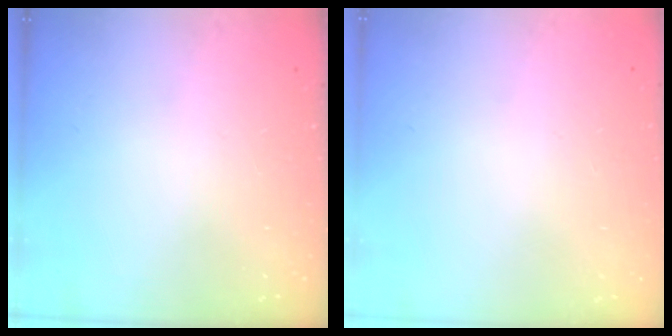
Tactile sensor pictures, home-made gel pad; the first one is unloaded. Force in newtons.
{"total": 0.0}